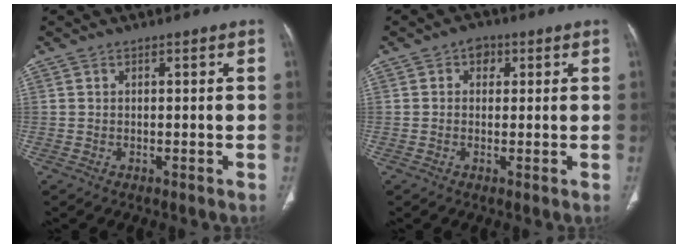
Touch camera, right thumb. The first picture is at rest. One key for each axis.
{"total": 2.6, "fx": 0.9, "fy": 2.1, "fz": 1.3, "tx": 0.002, "ty": 0.004, "tz": 0.004}